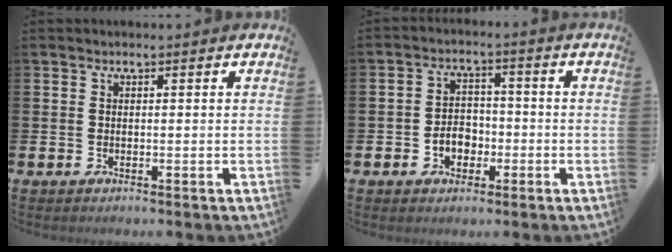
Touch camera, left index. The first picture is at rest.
{"total": 3.9, "force": [-1.5, 3.0, 2.0], "torque": [-0.032, 0.004, -0.034]}